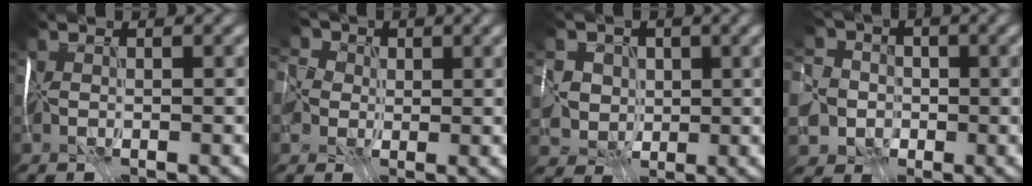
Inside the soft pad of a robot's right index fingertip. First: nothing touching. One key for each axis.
{"total": 9.8, "fx": 2.6, "fy": 7.0, "fz": 6.3, "tx": -0.131, "ty": 0.025, "tz": -0.006}
{"total": 5.8, "fx": 1.2, "fy": 5.0, "fz": 2.6, "tx": -0.048, "ty": 0.022, "tz": -0.004}
{"total": 10.0, "fx": -3.4, "fy": 8.5, "fz": 4.2, "tx": -0.089, "ty": -0.006, "tz": -0.086}